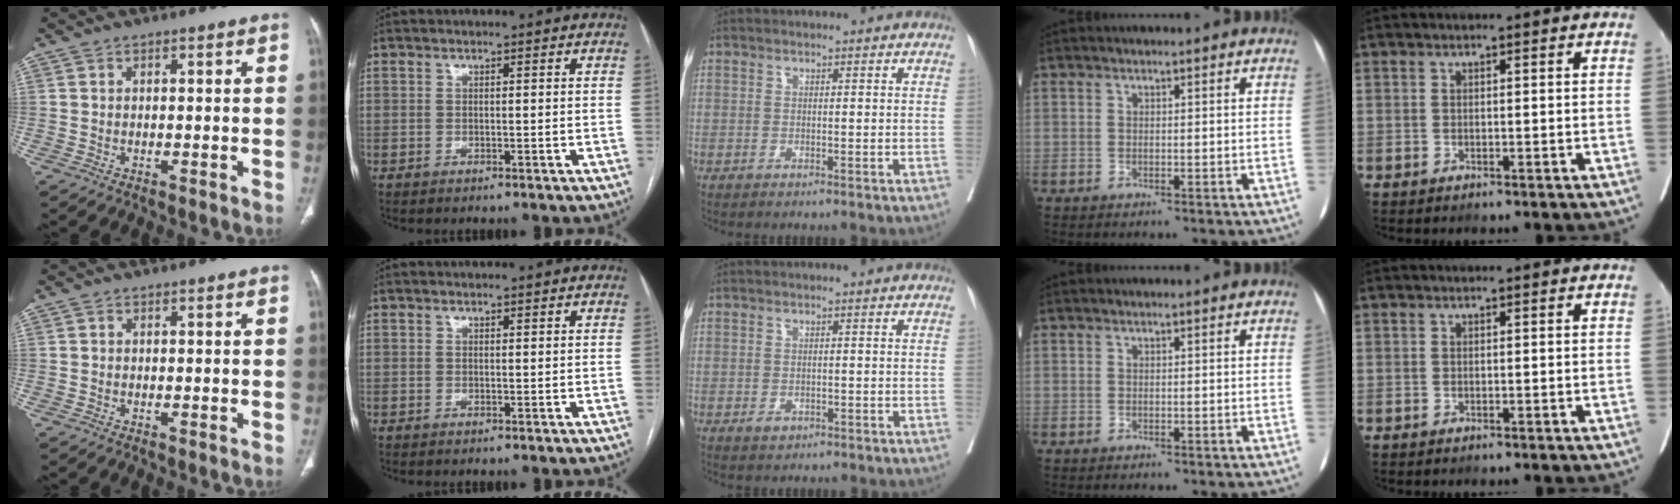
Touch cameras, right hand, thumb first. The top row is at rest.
{"middle": {"total": 1.0, "force": [-0.2, 0.6, 0.8], "torque": [-0.012, 0.001, 0.004]}}